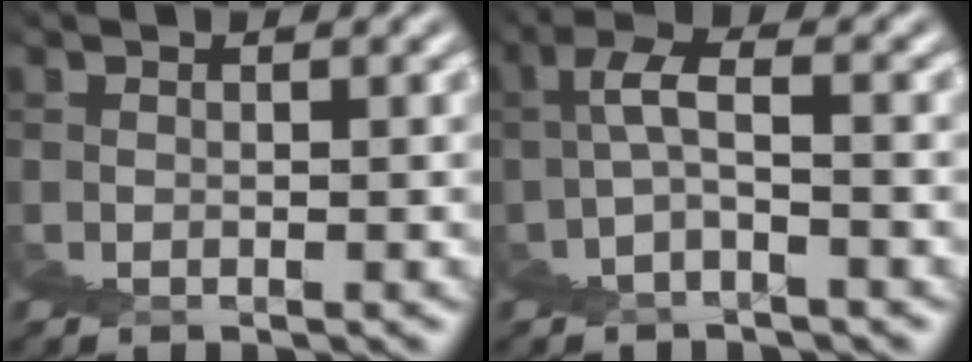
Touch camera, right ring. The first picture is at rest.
{"total": 6.5, "force": [2.2, 4.9, 3.7], "torque": [-0.060, 0.022, 0.015]}